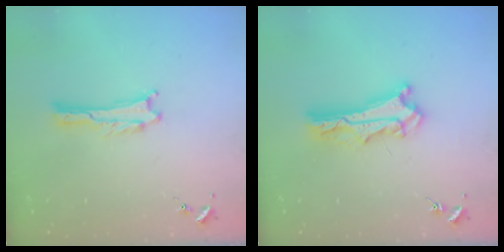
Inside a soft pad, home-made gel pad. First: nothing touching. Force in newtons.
{"total": 7.4, "press": 7.3, "slide": 0.6}